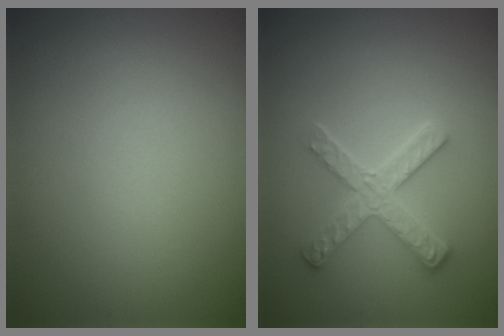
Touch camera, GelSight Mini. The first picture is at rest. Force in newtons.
{"total": 2.9, "press": 2.9, "slide": 0.1}